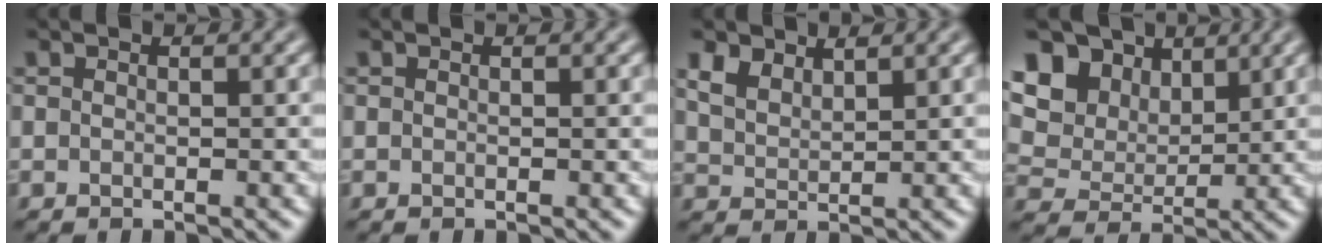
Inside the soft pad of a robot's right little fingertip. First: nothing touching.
{"total": 0.0}
{"total": 2.9, "force": [2.2, 1.4, 1.3], "torque": [-0.034, 0.001, 0.047]}
{"total": 12.5, "force": [6.5, 8.6, 6.2], "torque": [-0.140, 0.025, 0.118]}